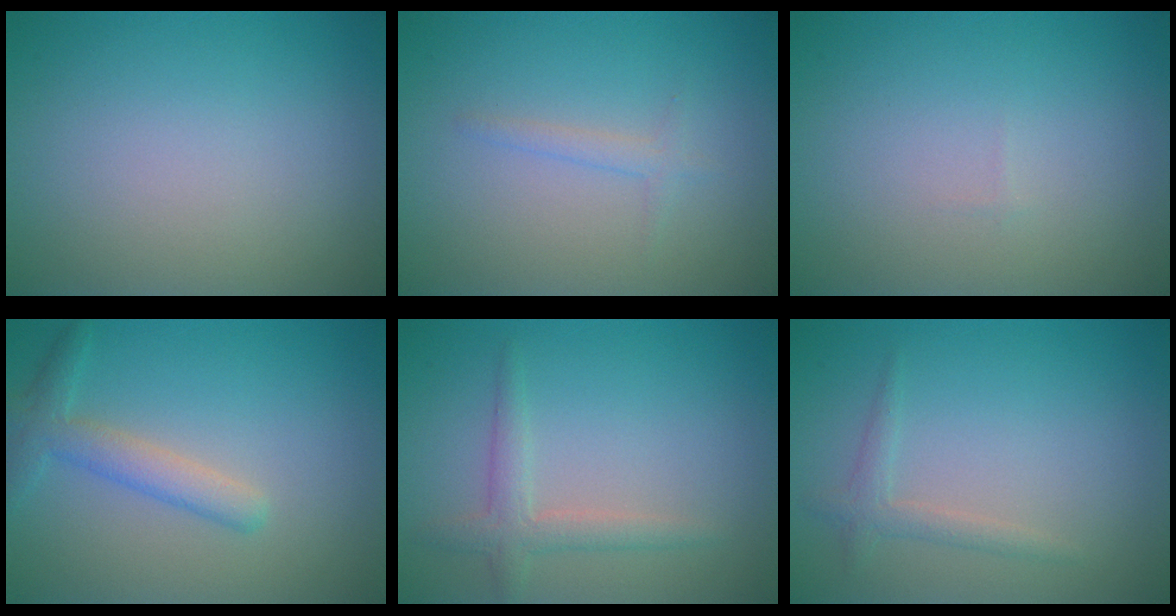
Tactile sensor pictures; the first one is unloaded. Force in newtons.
{"total": 1.1, "press": 1.1, "slide": 0.1}
{"total": 0.0}
{"total": 2.9, "press": 2.9, "slide": 0.1}
{"total": 2.3, "press": 2.3, "slide": 0.1}
{"total": 1.5, "press": 1.5, "slide": 0.0}